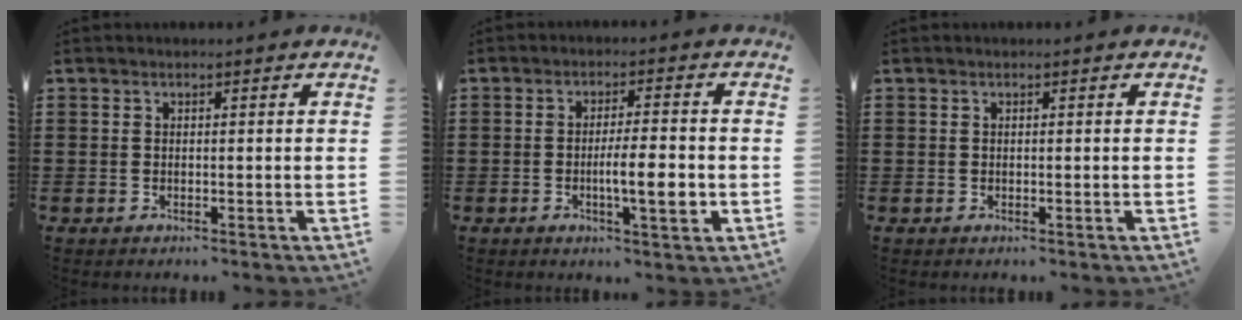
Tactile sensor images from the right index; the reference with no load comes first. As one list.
[{"total": 6.2, "force": [-1.4, 1.1, 5.9], "torque": [-0.104, -0.005, -0.025]}, {"total": 0.0}]